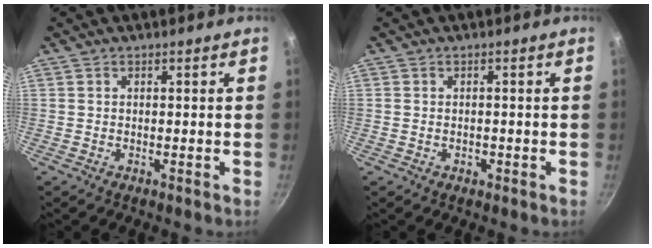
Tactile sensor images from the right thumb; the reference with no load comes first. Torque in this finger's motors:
{"motor_torque": [-0.48, 0.28, -0.42, 0.34, -0.03]}